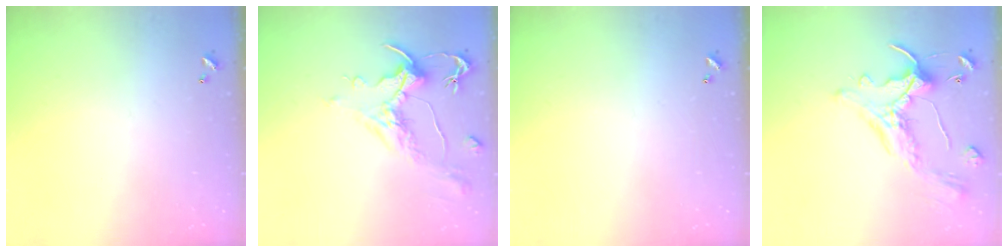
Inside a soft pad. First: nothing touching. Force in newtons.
{"total": 1.6, "press": 0.6, "slide": 1.4}
{"total": 0.0}
{"total": 2.5, "press": 2.2, "slide": 1.2}